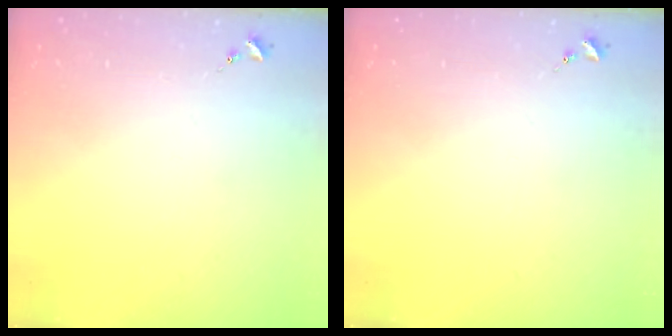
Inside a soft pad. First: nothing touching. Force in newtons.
{"total": 0.0}